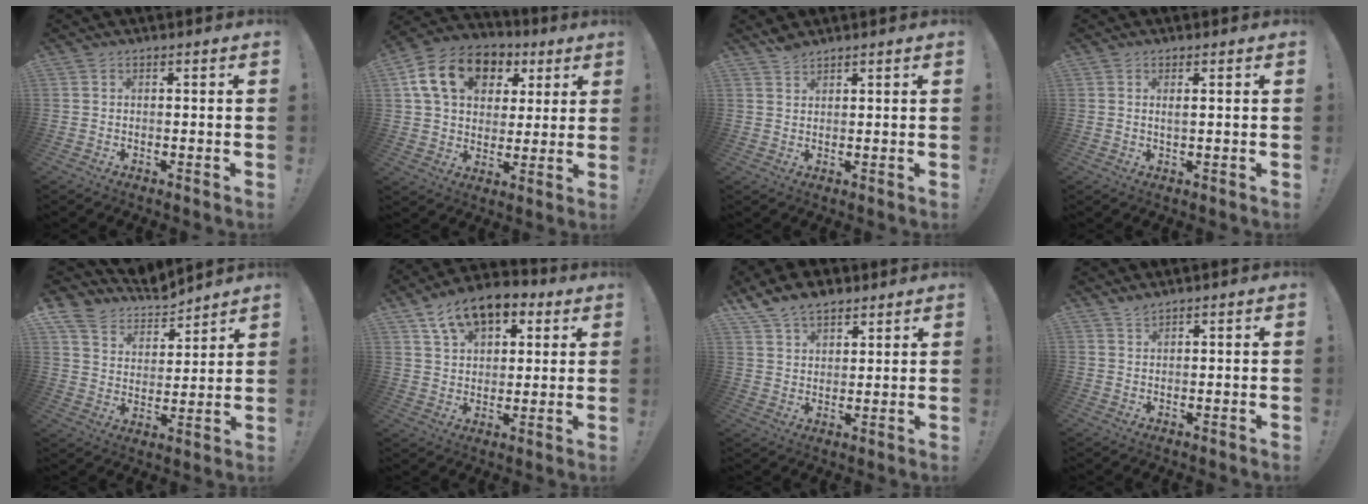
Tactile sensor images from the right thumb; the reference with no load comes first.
{"total": 17.7, "force": [6.9, 12.7, 10.2], "torque": [-0.165, -0.010, 0.132]}
{"total": 2.7, "force": [2.4, 0.8, 0.9], "torque": [-0.020, -0.014, 0.045]}
{"total": 1.3, "force": [0.6, 0.0, 1.2], "torque": [-0.016, -0.005, 0.007]}
{"total": 9.1, "force": [8.0, 4.3, 0.3], "torque": [-0.032, -0.077, 0.152]}
{"total": 13.6, "force": [7.9, 8.2, 7.4], "torque": [-0.122, -0.034, 0.148]}
{"total": 9.0, "force": [7.0, 4.8, 2.8], "torque": [-0.049, -0.038, 0.135]}
{"total": 1.7, "force": [1.6, 0.3, 0.6], "torque": [-0.011, -0.007, 0.030]}